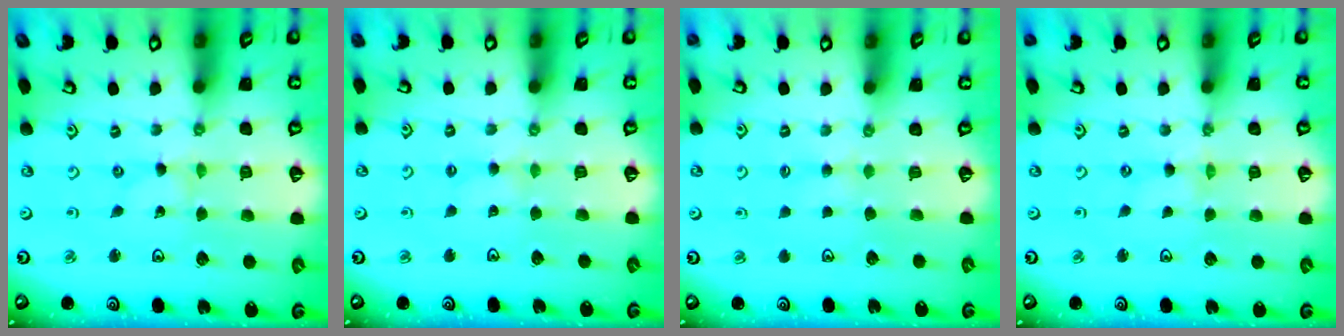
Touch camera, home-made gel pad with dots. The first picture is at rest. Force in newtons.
{"total": 2.5, "press": 2.5, "slide": 0.2}
{"total": 2.3, "press": 2.3, "slide": 0.4}
{"total": 0.0}